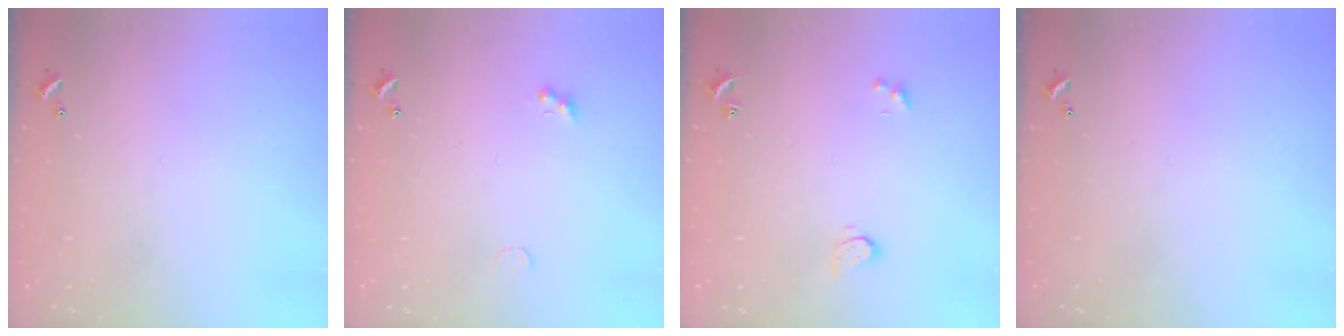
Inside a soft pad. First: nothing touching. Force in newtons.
{"total": 1.9, "press": 1.7, "slide": 0.7}
{"total": 1.5, "press": 1.4, "slide": 0.4}
{"total": 0.0}